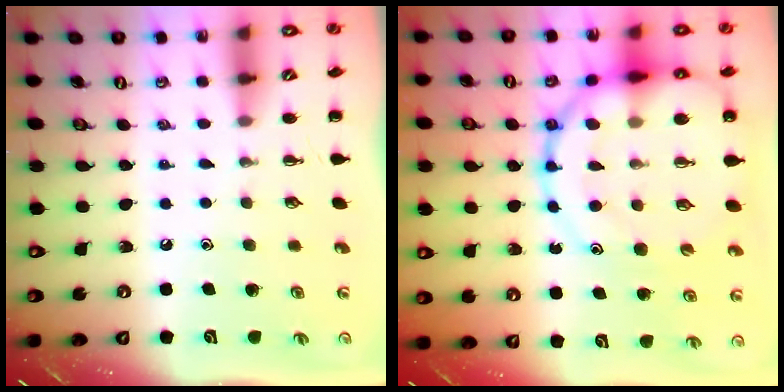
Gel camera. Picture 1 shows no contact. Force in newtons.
{"total": 23.2, "press": 23.0, "slide": 3.4}